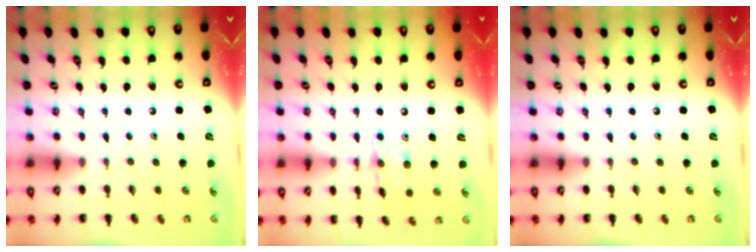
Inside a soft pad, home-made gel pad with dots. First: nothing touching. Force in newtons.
{"total": 8.7, "press": 8.7, "slide": 0.5}
{"total": 0.0}